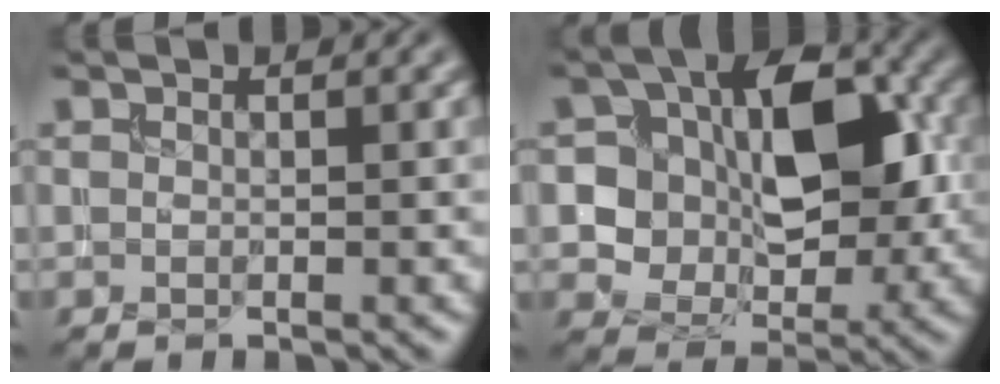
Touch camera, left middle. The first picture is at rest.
{"total": 9.5, "force": [0.6, 6.4, 7.0], "torque": [-0.102, 0.006, 0.006]}